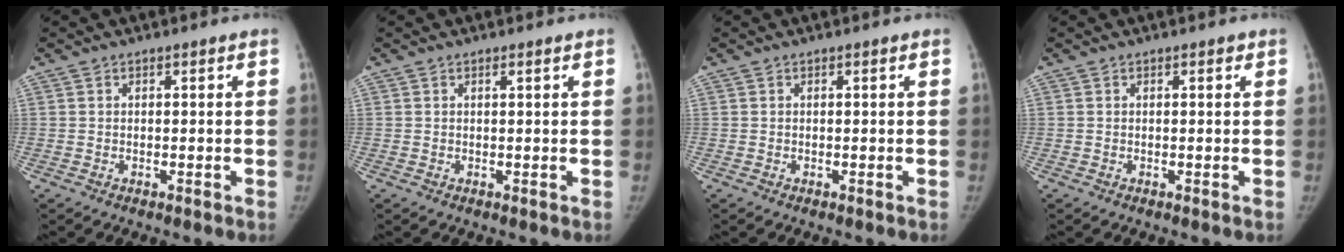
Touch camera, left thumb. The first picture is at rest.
{"total": 0.6, "force": [0.4, 0.0, 0.5], "torque": [-0.009, -0.001, 0.008]}
{"total": 0.0}
{"total": 0.5, "force": [0.3, 0.2, 0.4], "torque": [-0.006, -0.001, 0.004]}